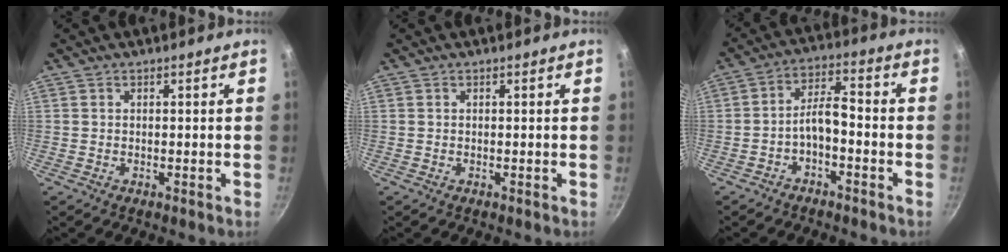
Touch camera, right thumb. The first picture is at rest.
{"total": 0.0}
{"total": 5.9, "force": [-2.8, 2.6, 4.6], "torque": [-0.079, 0.047, -0.050]}